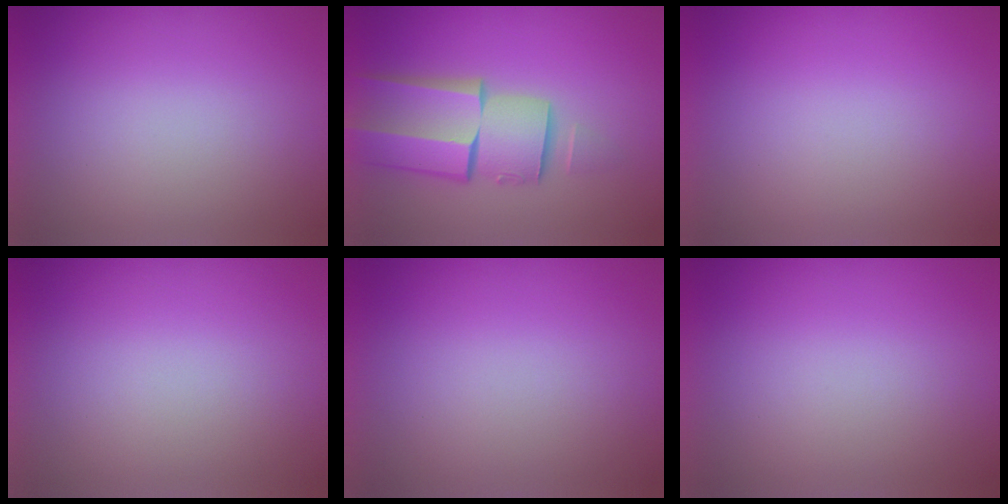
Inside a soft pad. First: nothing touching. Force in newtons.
{"total": 7.3}
{"total": 0.0}
{"total": 1.3}
{"total": 1.0}
{"total": 0.0}